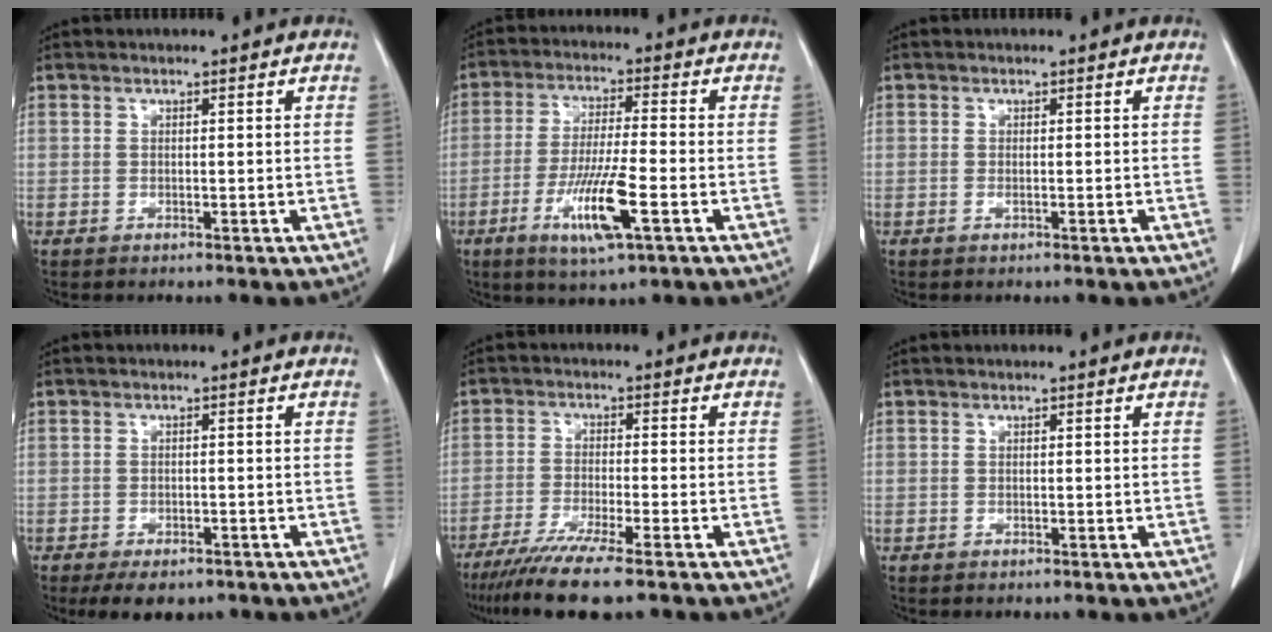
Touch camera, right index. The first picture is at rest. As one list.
[{"total": 10.6, "force": [-4.2, 0.8, 9.7], "torque": [-0.185, -0.019, -0.075]}, {"total": 0.9, "force": [-0.3, 0.2, 0.8], "torque": [-0.018, -0.003, -0.001]}, {"total": 5.4, "force": [-4.1, 2.5, 2.6], "torque": [-0.031, -0.004, -0.054]}, {"total": 9.9, "force": [-7.4, -0.4, 6.5], "torque": [-0.105, -0.028, -0.121]}, {"total": 0.0}]